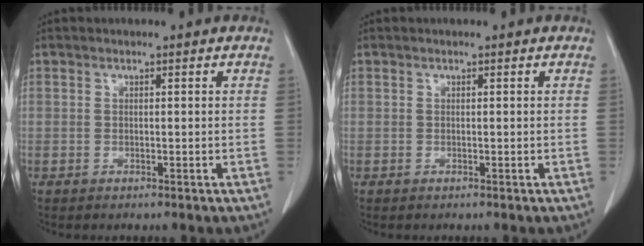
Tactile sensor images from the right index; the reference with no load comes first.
{"total": 0.0}